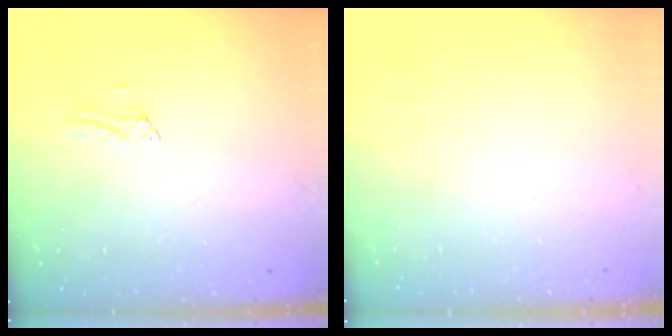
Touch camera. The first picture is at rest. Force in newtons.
{"total": 0.0}